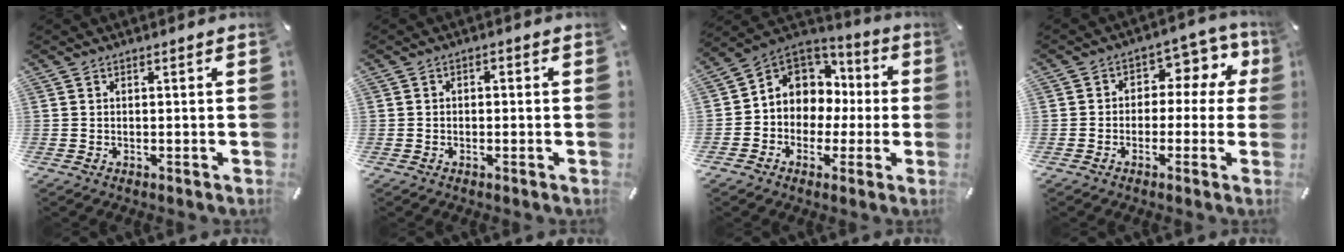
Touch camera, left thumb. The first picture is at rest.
{"total": 1.1, "force": [-0.6, 0.8, 0.5], "torque": [-0.009, 0.004, -0.014]}
{"total": 8.6, "force": [0.9, 8.5, 1.1], "torque": [-0.039, -0.016, 0.026]}
{"total": 8.2, "force": [1.0, 6.3, 5.1], "torque": [-0.064, -0.002, 0.014]}